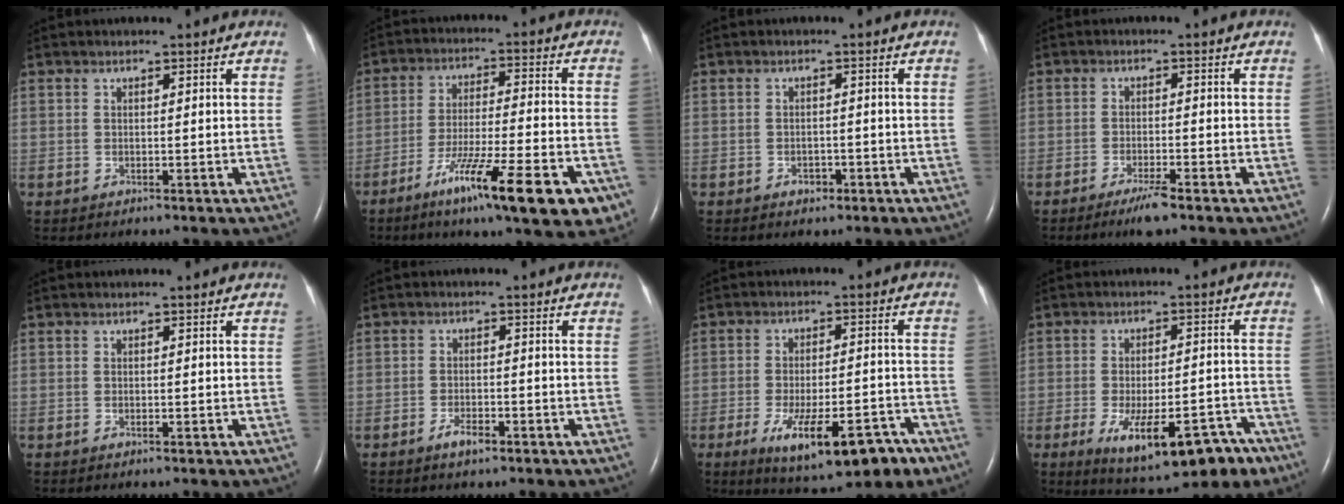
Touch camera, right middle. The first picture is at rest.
{"total": 17.4, "force": [-9.8, 2.0, 14.2], "torque": [-0.182, -0.024, -0.151]}
{"total": 1.7, "force": [-1.0, 1.1, 0.8], "torque": [-0.011, 0.003, -0.010]}
{"total": 3.7, "force": [-2.7, 0.1, 2.5], "torque": [-0.054, -0.008, -0.050]}
{"total": 0.0}
{"total": 2.7, "force": [-1.9, 0.9, 1.8], "torque": [-0.038, 0.000, -0.034]}
{"total": 13.3, "force": [-7.5, 3.8, 10.3], "torque": [-0.155, -0.004, -0.105]}
{"total": 14.3, "force": [-8.3, 4.7, 10.7], "torque": [-0.141, 0.005, -0.111]}